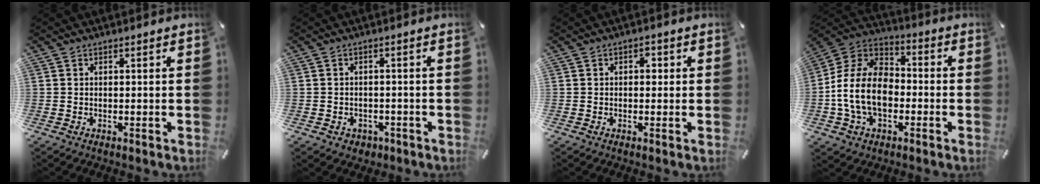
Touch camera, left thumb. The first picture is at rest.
{"total": 2.6, "force": [-1.0, 2.3, 0.7], "torque": [-0.011, 0.004, -0.021]}
{"total": 1.9, "force": [0.1, 1.5, 1.2], "torque": [-0.011, 0.002, -0.005]}
{"total": 14.9, "force": [-4.0, 10.7, 9.6], "torque": [-0.219, 0.031, -0.075]}